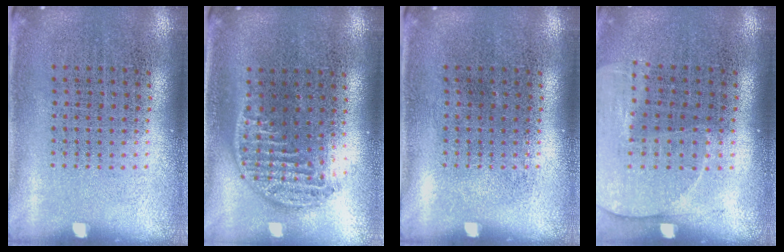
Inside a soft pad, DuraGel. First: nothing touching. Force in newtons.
{"total": 1.3, "press": 1.1, "slide": 0.7}
{"total": 0.0}
{"total": 1.3, "press": 1.2, "slide": 0.4}